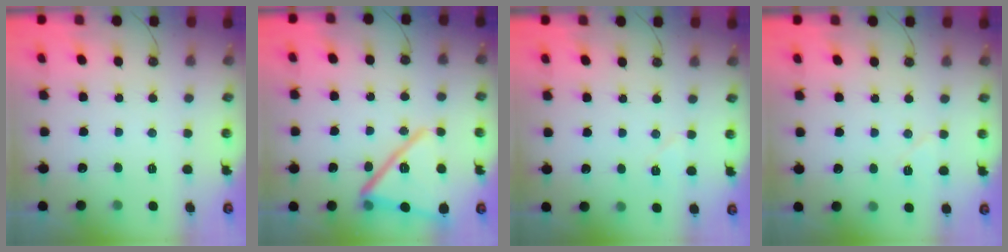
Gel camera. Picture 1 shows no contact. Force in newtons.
{"total": 17.9, "press": 16.8, "slide": 6.2}
{"total": 5.7, "press": 5.6, "slide": 1.3}
{"total": 5.9, "press": 5.6, "slide": 1.8}